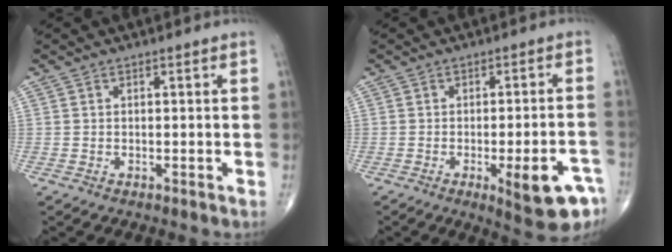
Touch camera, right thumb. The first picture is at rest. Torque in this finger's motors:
{"motor_torque": [1.07, 1.13, 0.54, -0.66, 0.25]}